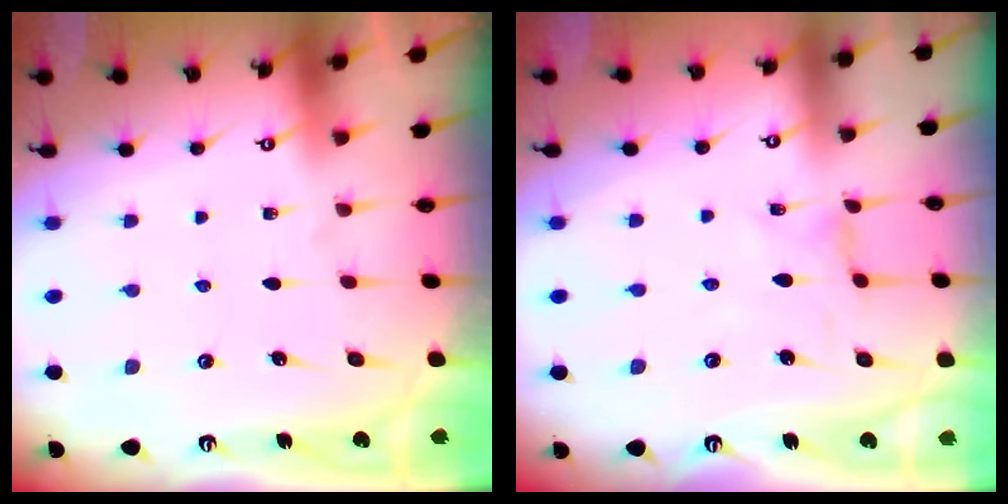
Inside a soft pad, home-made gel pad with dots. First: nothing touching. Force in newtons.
{"total": 0.0}